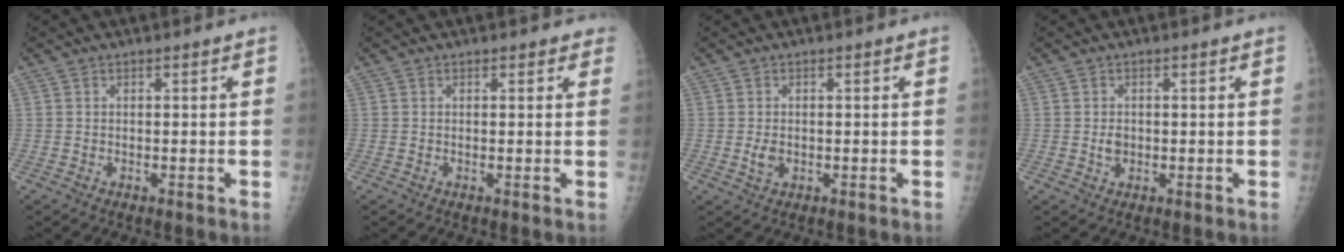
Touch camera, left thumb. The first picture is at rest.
{"total": 1.9, "force": [1.5, 0.9, 0.6], "torque": [0.013, -0.001, 0.007]}
{"total": 2.0, "force": [-0.3, 1.4, 1.4], "torque": [-0.024, -0.001, -0.001]}
{"total": 1.7, "force": [-0.1, 1.4, 1.0], "torque": [-0.011, 0.001, 0.002]}